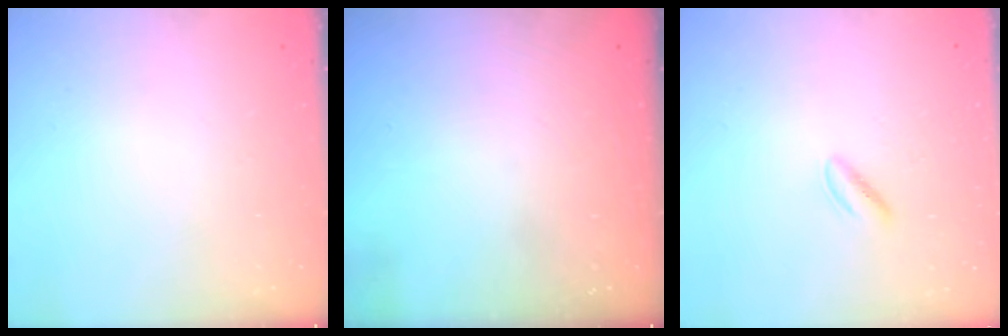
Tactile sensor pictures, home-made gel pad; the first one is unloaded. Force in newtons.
{"total": 0.0}
{"total": 2.3, "press": 2.1, "slide": 0.9}